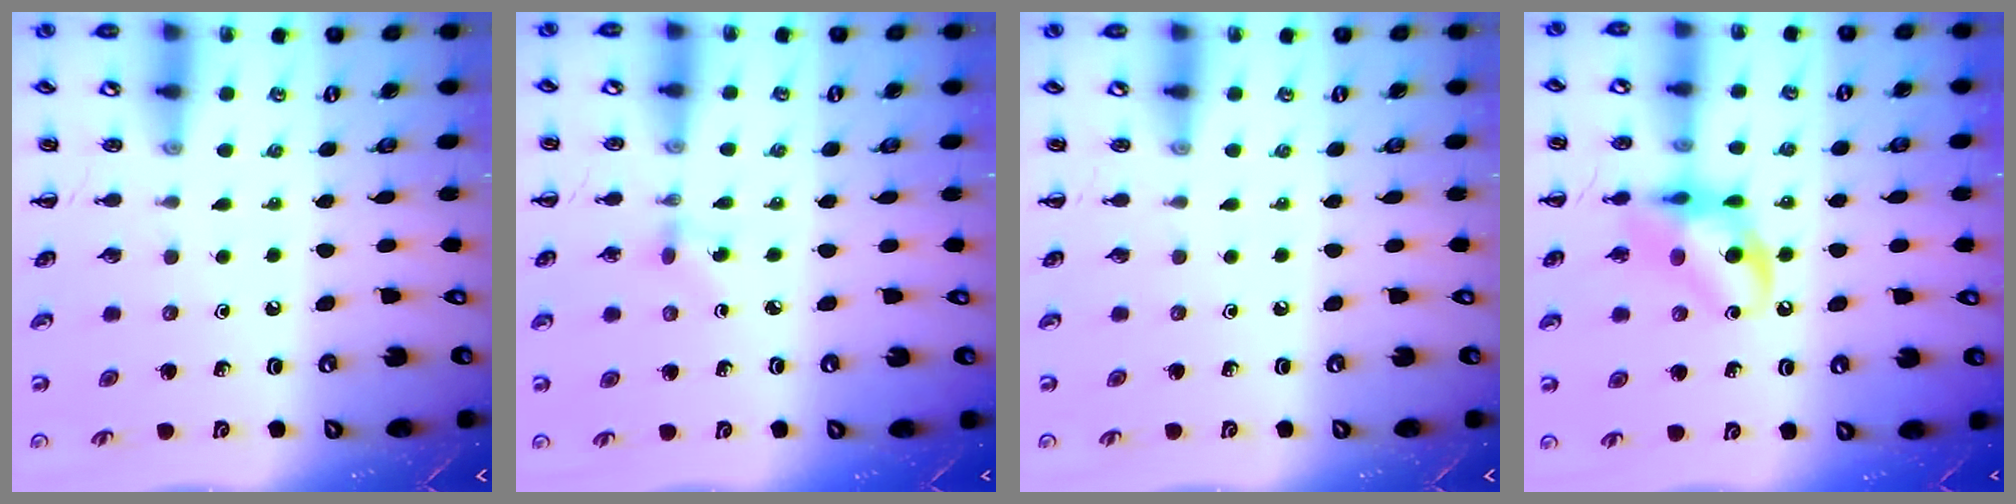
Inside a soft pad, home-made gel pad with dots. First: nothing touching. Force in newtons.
{"total": 1.7, "press": 1.5, "slide": 0.8}
{"total": 0.0}
{"total": 12.4, "press": 12.1, "slide": 2.7}